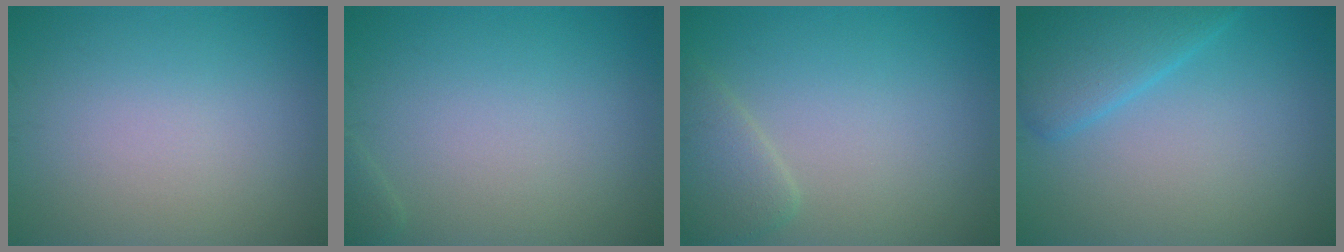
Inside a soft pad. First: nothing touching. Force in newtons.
{"total": 0.5, "press": 0.5, "slide": 0.1}
{"total": 2.4, "press": 2.4, "slide": 0.2}
{"total": 4.1, "press": 4.0, "slide": 0.2}